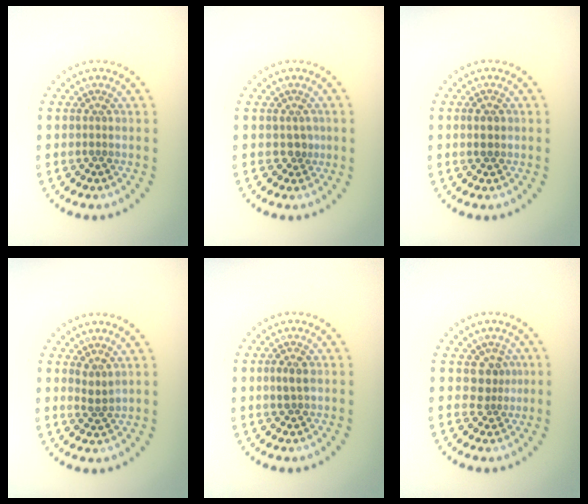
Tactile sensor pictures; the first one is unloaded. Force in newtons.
{"total": 1.1, "press": 0.8, "slide": 0.7}
{"total": 1.4, "press": 1.4, "slide": 0.3}
{"total": 1.1, "press": 0.8, "slide": 0.7}
{"total": 1.5, "press": 1.5, "slide": 0.3}
{"total": 2.3, "press": 1.7, "slide": 1.5}